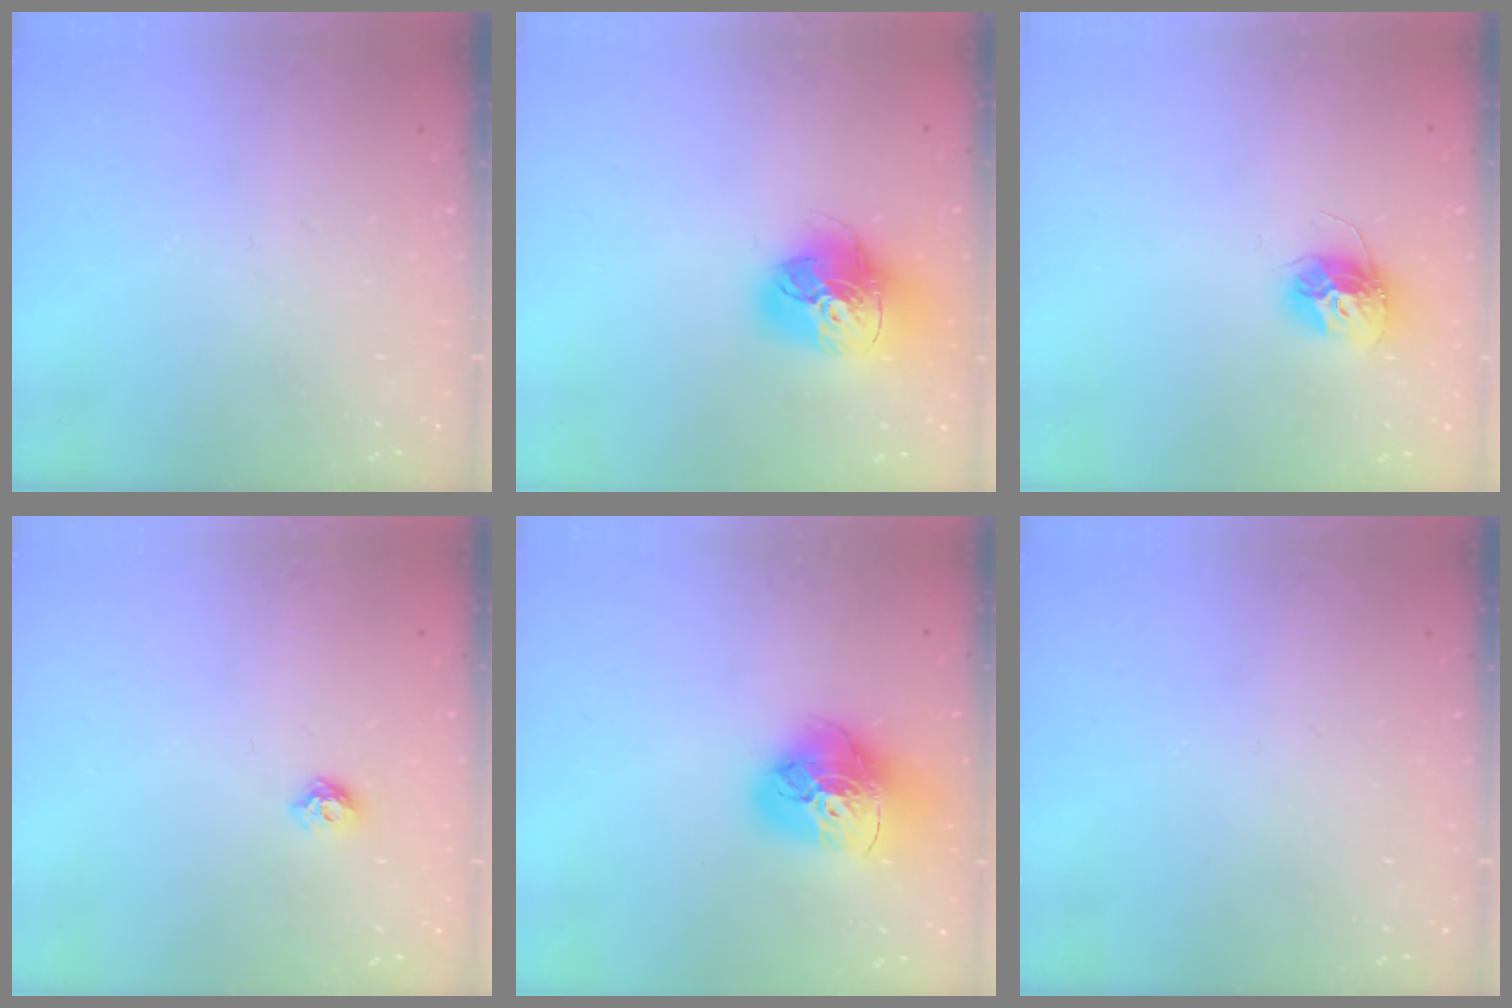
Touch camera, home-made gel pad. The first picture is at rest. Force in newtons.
{"total": 18.6, "press": 18.5, "slide": 1.9}
{"total": 12.4, "press": 12.4, "slide": 1.0}
{"total": 5.6, "press": 5.6, "slide": 0.9}
{"total": 18.4, "press": 18.3, "slide": 1.9}
{"total": 0.0}